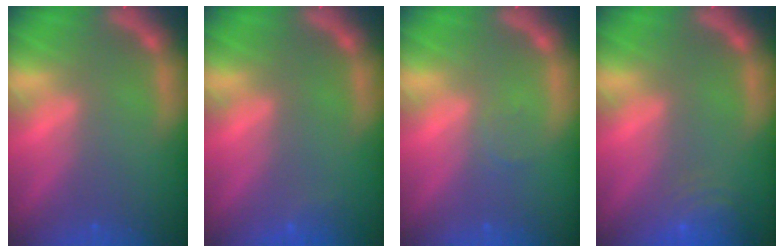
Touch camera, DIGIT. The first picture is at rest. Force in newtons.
{"total": 0.9}
{"total": 1.0}
{"total": 5.1}